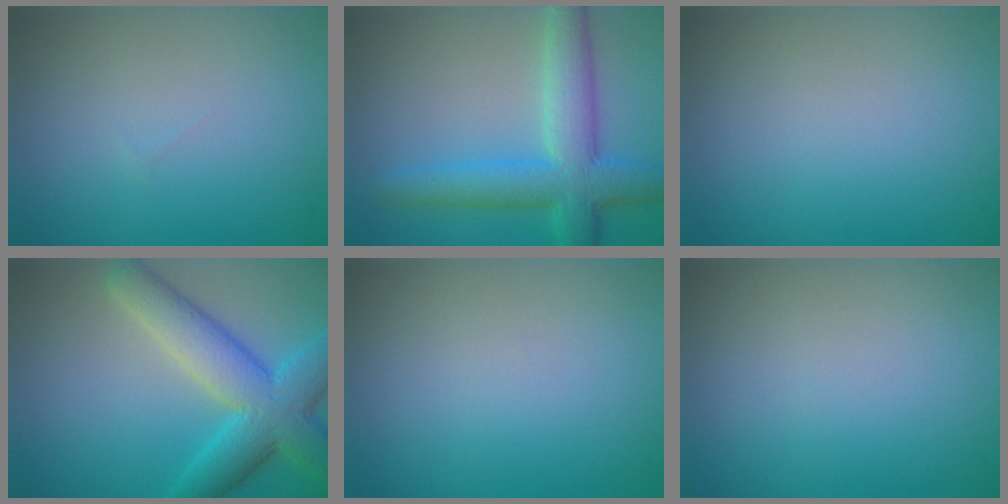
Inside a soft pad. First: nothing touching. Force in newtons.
{"total": 6.7, "press": 6.7, "slide": 0.1}
{"total": 0.0}
{"total": 7.6, "press": 7.6, "slide": 0.3}
{"total": 0.0}
{"total": 0.0}